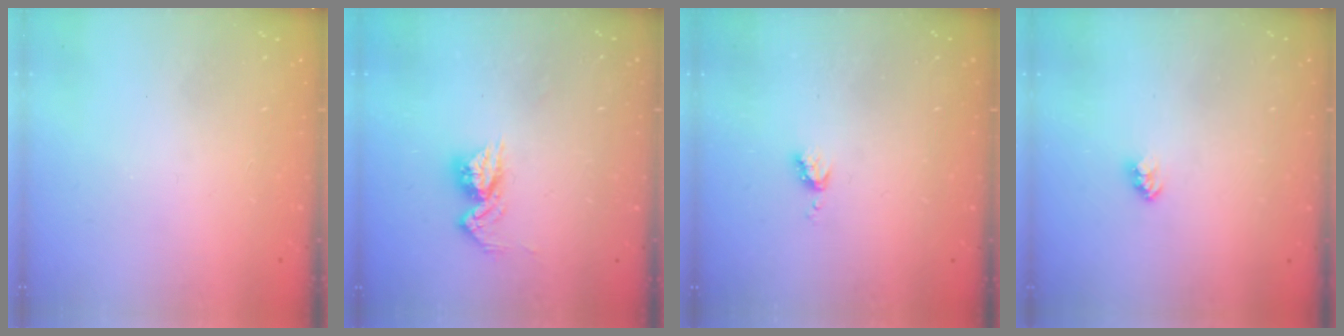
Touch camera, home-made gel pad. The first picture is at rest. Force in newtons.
{"total": 9.6, "press": 9.6, "slide": 0.8}
{"total": 3.8, "press": 3.7, "slide": 0.6}
{"total": 2.3, "press": 2.3, "slide": 0.1}